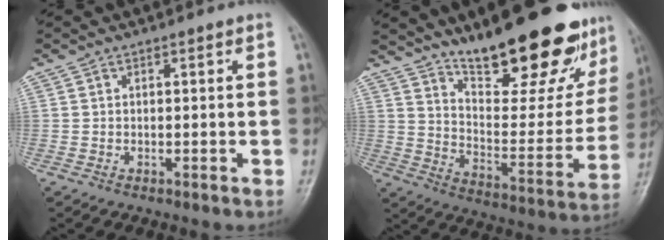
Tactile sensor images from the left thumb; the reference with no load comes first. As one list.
[{"total": 26.2, "force": [18.6, 8.0, 16.7], "torque": [-0.201, -0.103, 0.279]}]